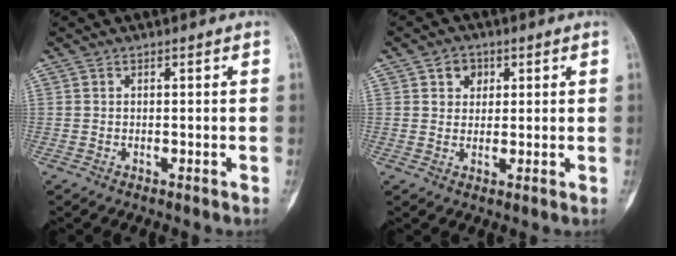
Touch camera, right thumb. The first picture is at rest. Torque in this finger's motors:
{"motor_torque": [-0.43, 0.82, -0.07, 0.02, 0.05]}